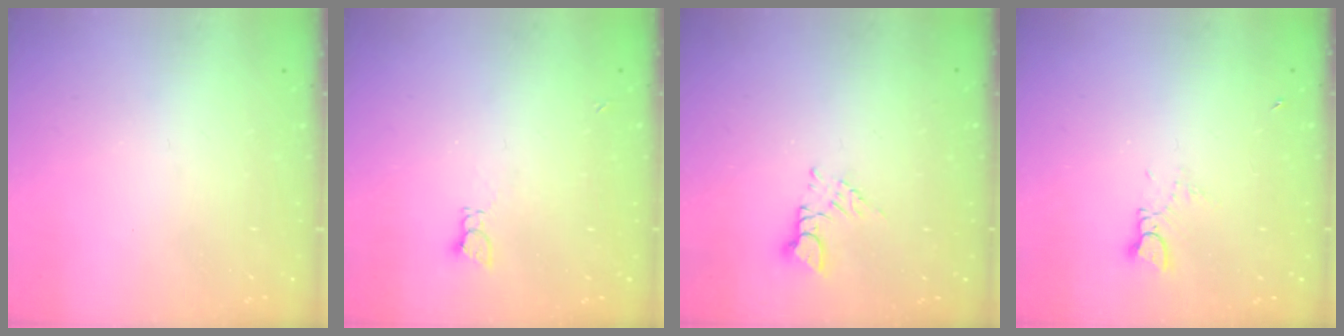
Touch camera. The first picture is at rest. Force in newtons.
{"total": 2.0, "press": 2.0, "slide": 0.3}
{"total": 3.0, "press": 3.0, "slide": 0.4}
{"total": 1.9, "press": 1.9, "slide": 0.1}